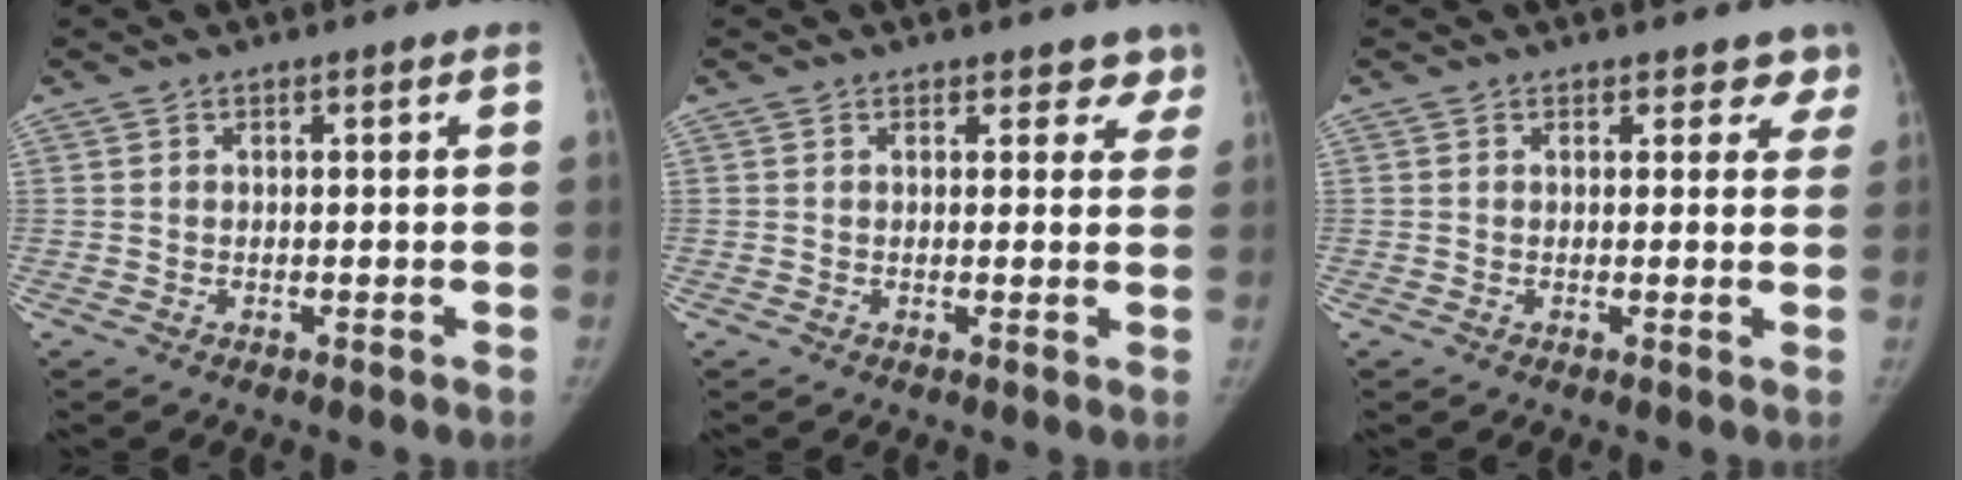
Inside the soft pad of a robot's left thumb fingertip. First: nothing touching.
{"total": 3.6, "force": [3.0, 2.0, 0.4], "torque": [0.036, -0.013, 0.018]}
{"total": 3.5, "force": [2.8, 2.0, 0.5], "torque": [0.036, -0.012, 0.016]}